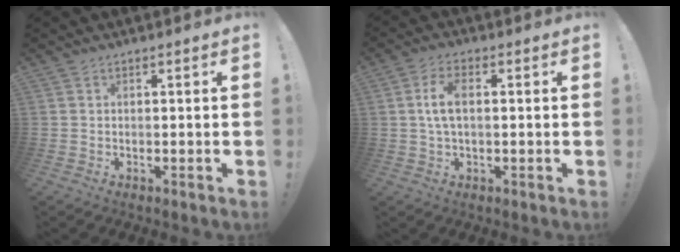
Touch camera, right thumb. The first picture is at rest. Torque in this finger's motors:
{"motor_torque": [-0.01, 0.23, 0.26, 0.25, 0.14]}